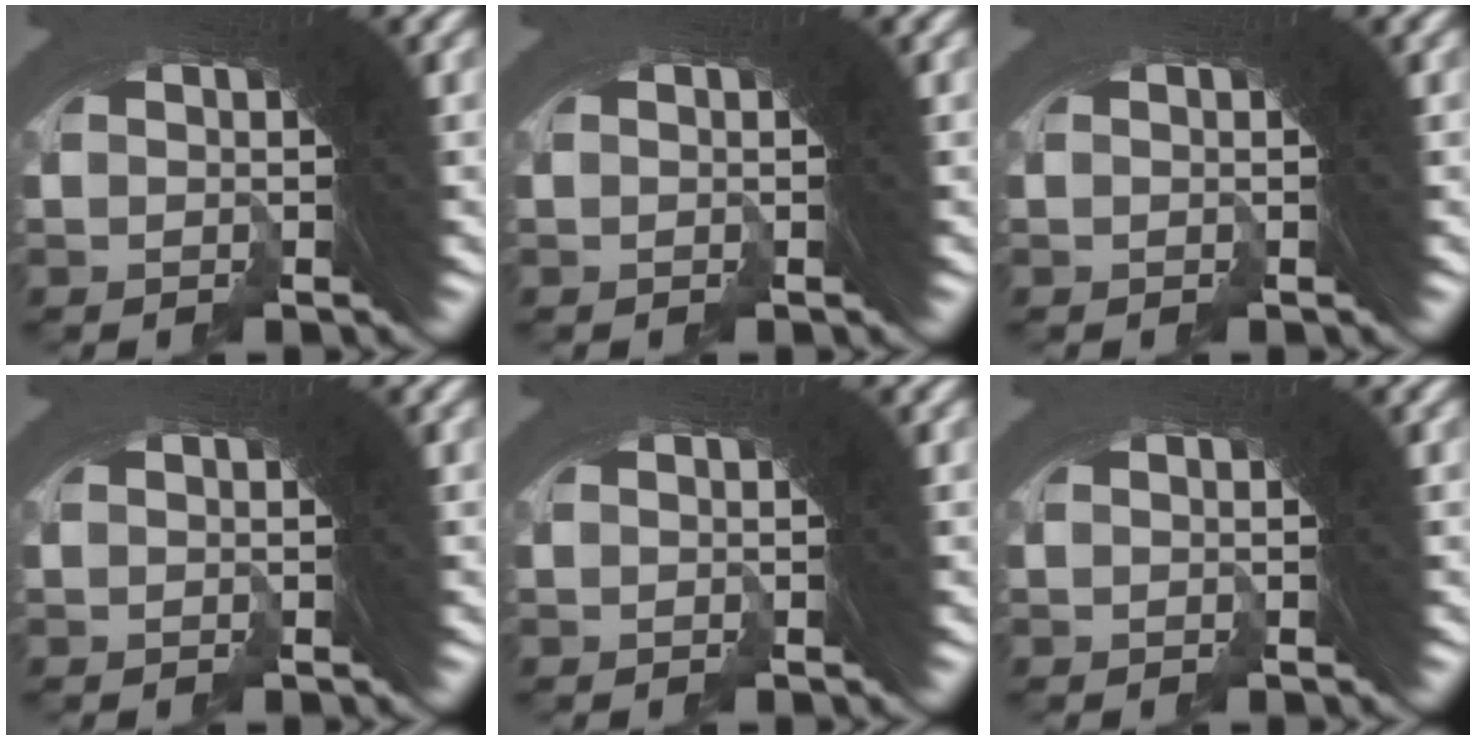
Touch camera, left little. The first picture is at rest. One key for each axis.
{"total": 0.0}
{"total": 0.0}
{"total": 0.0}
{"total": 0.0}
{"total": 0.0}